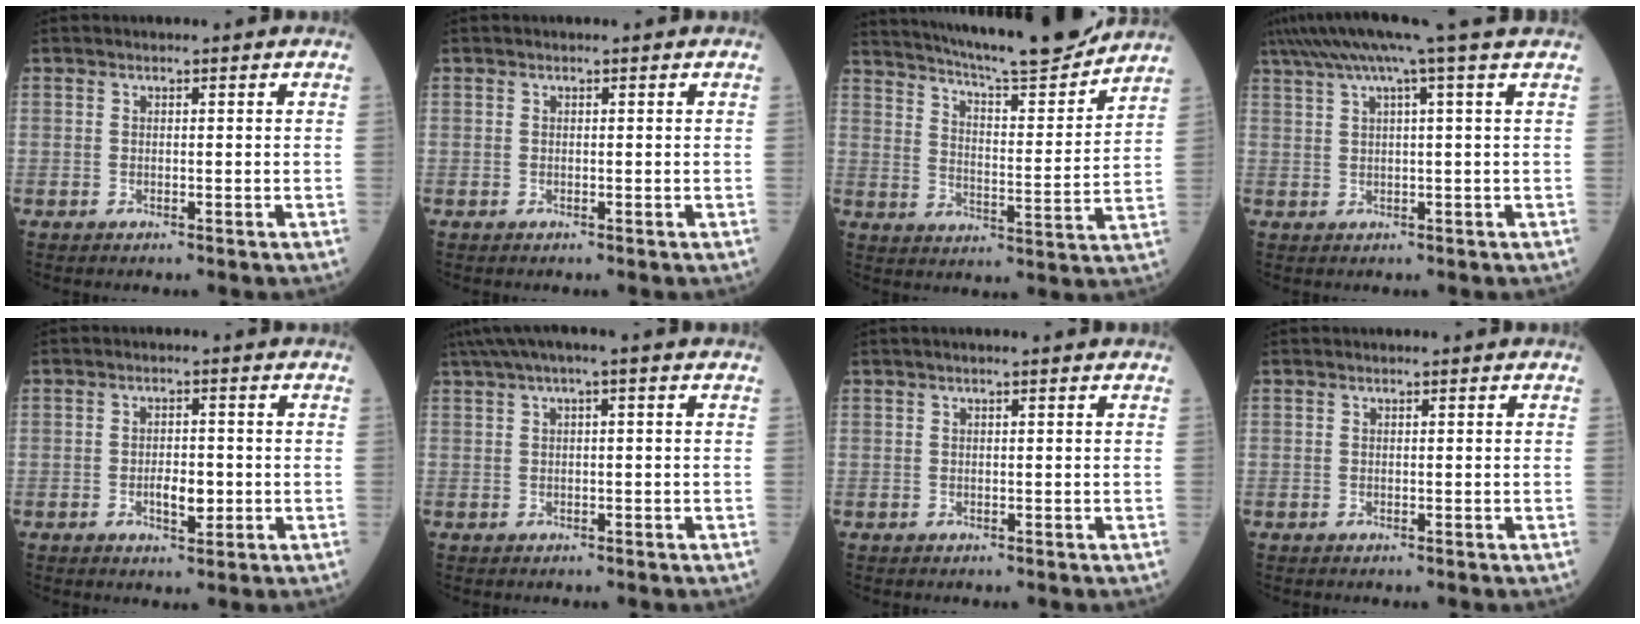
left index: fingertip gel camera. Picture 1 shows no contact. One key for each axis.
{"total": 0.0}
{"total": 19.0, "fx": 17.3, "fy": 0.9, "fz": 7.7, "tx": -0.133, "ty": -0.025, "tz": 0.252}
{"total": 9.6, "fx": 7.0, "fy": -2.1, "fz": 6.2, "tx": -0.106, "ty": 0.036, "tz": 0.096}
{"total": 3.6, "fx": -0.8, "fy": 1.6, "fz": 3.1, "tx": -0.054, "ty": 0.001, "tz": -0.011}
{"total": 4.7, "fx": 2.5, "fy": 0.2, "fz": 3.9, "tx": -0.076, "ty": 0.035, "tz": 0.044}
{"total": 1.6, "fx": 1.2, "fy": -0.2, "fz": 1.1, "tx": -0.019, "ty": 0.018, "tz": 0.019}
{"total": 0.0}